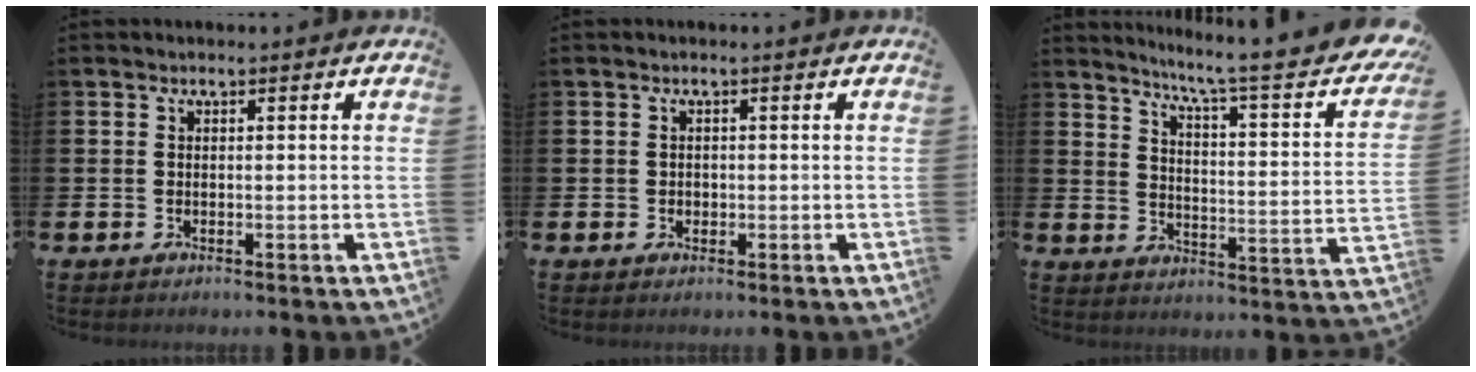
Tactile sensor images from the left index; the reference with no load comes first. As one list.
[{"total": 0.8, "force": [0.2, 0.8, 0.2], "torque": [0.006, 0.003, 0.000]}, {"total": 6.3, "force": [5.0, 0.2, 3.8], "torque": [-0.065, -0.055, 0.068]}]